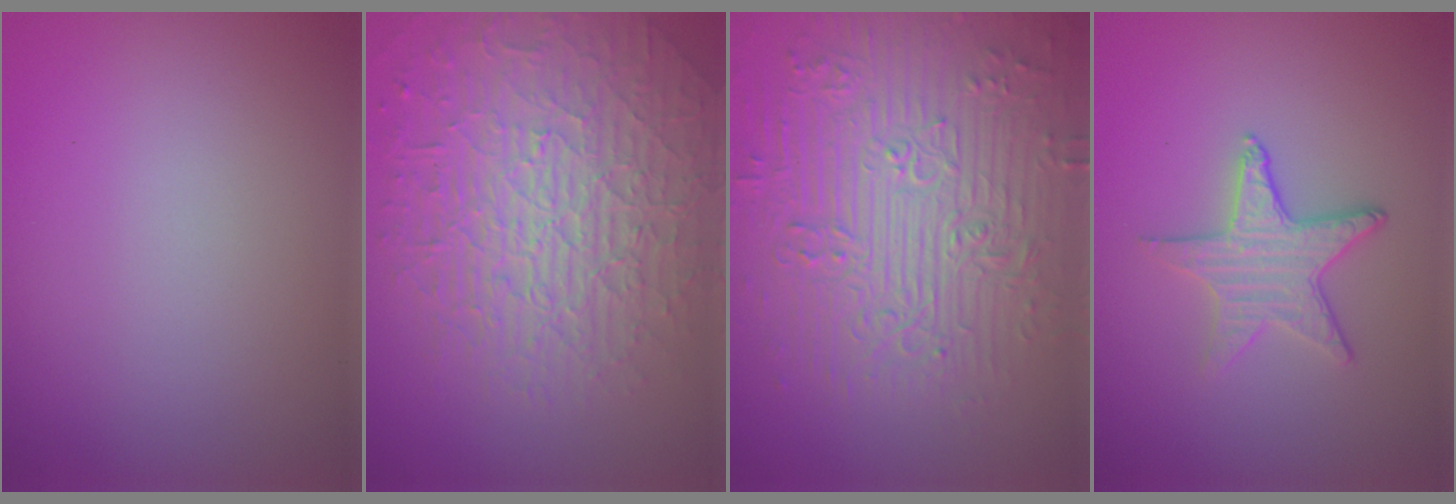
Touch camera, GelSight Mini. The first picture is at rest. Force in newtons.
{"total": 9.7, "press": 6.4, "slide": 7.3}
{"total": 9.6, "press": 6.8, "slide": 6.7}
{"total": 3.2, "press": 3.0, "slide": 1.1}